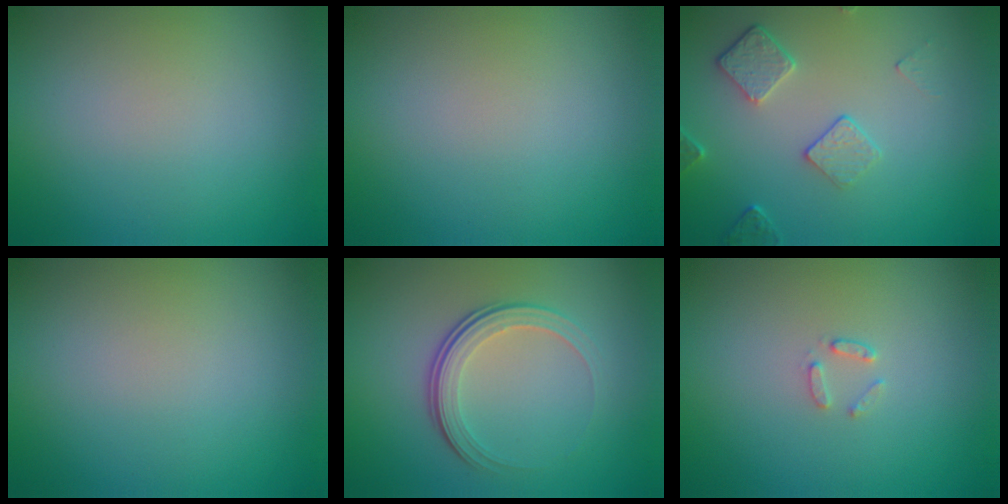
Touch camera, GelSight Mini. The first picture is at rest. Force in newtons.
{"total": 0.0}
{"total": 2.7, "press": 2.0, "slide": 1.7}
{"total": 0.0}
{"total": 3.7, "press": 2.5, "slide": 2.8}
{"total": 1.0, "press": 1.0, "slide": 0.2}